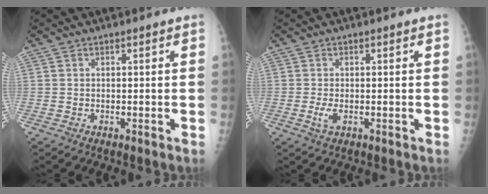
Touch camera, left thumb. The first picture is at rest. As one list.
[{"total": 2.3, "force": [-0.3, 1.0, 2.0], "torque": [-0.049, -0.005, -0.006]}]